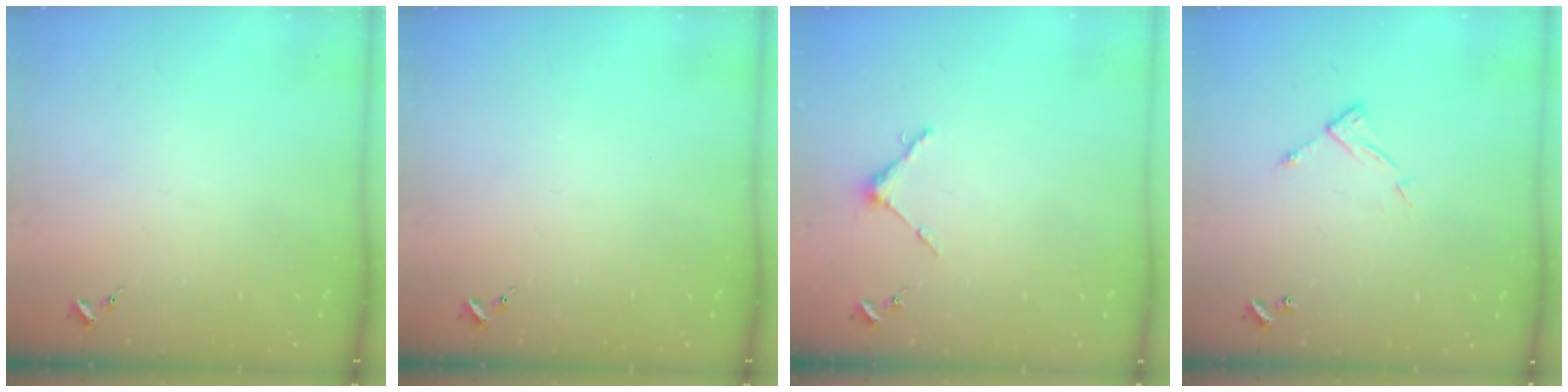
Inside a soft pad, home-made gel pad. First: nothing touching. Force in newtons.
{"total": 0.0}
{"total": 4.0, "press": 4.0, "slide": 0.4}
{"total": 6.4, "press": 6.4, "slide": 0.3}